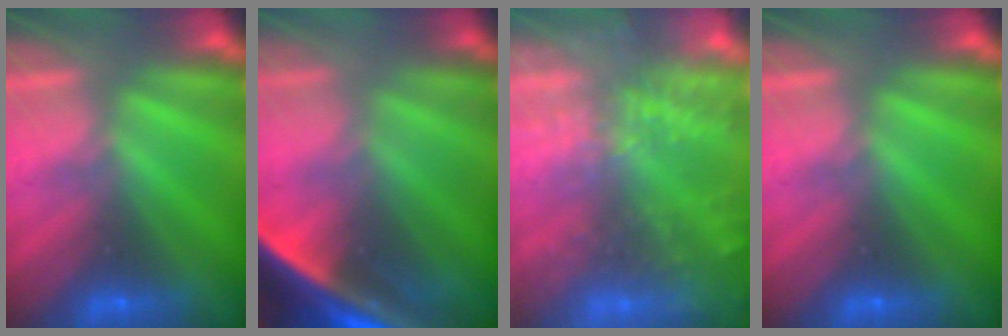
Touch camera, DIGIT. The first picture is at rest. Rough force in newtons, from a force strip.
{"total": 7.4}
{"total": 9.8}
{"total": 0.0}